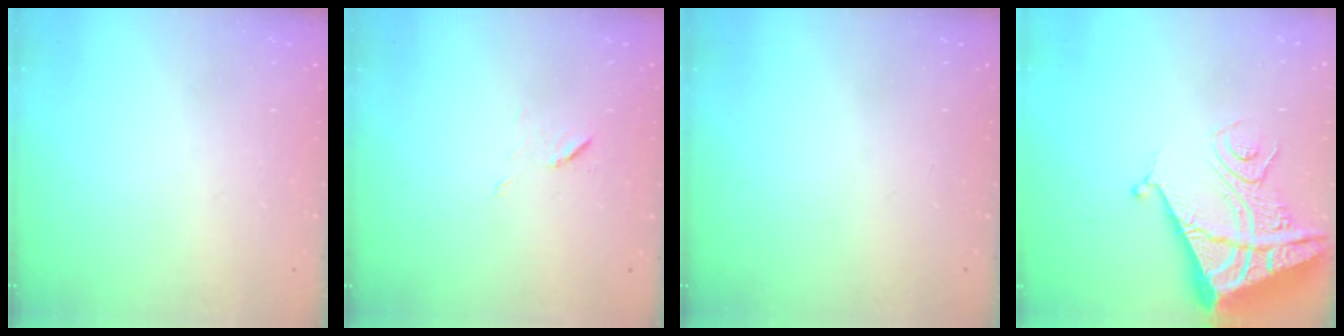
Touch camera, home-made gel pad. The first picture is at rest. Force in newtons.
{"total": 6.6, "press": 6.3, "slide": 2.0}
{"total": 0.0}
{"total": 11.4, "press": 11.3, "slide": 1.3}